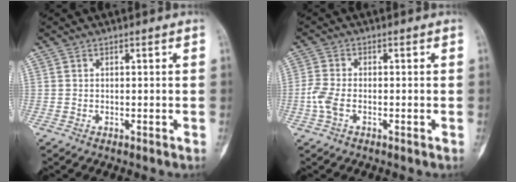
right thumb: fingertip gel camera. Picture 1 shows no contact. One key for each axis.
{"total": 3.7, "fx": -1.2, "fy": 2.3, "fz": 2.6, "tx": -0.074, "ty": 0.005, "tz": -0.031}